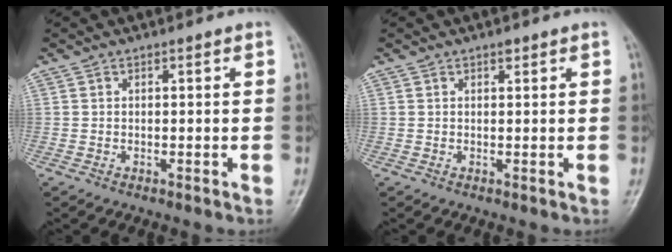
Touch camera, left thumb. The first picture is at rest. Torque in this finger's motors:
{"motor_torque": [0.17, -0.04, 0.06, -0.14, 0.00]}